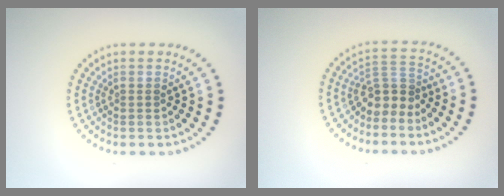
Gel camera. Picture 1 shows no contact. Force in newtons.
{"total": 2.8, "press": 2.0, "slide": 2.0}